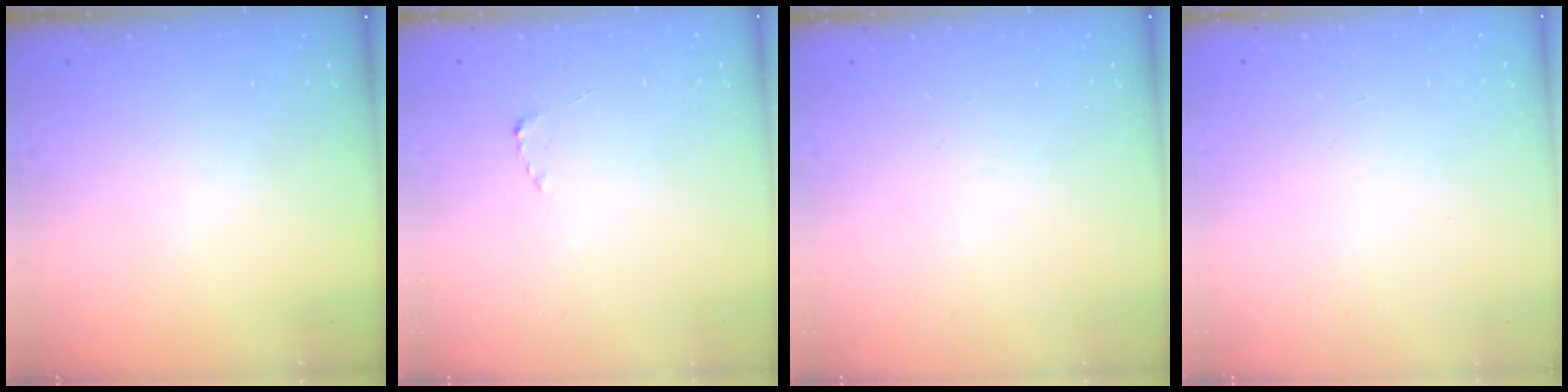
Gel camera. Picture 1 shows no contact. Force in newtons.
{"total": 1.8, "press": 1.7, "slide": 0.3}
{"total": 0.0}
{"total": 2.6, "press": 2.6, "slide": 0.2}